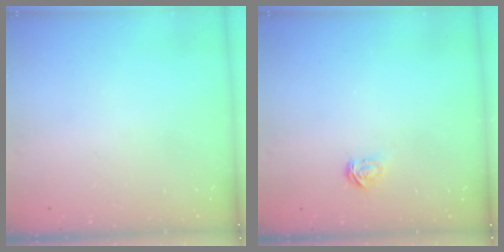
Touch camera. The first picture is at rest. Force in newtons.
{"total": 1.6, "press": 1.6, "slide": 0.2}